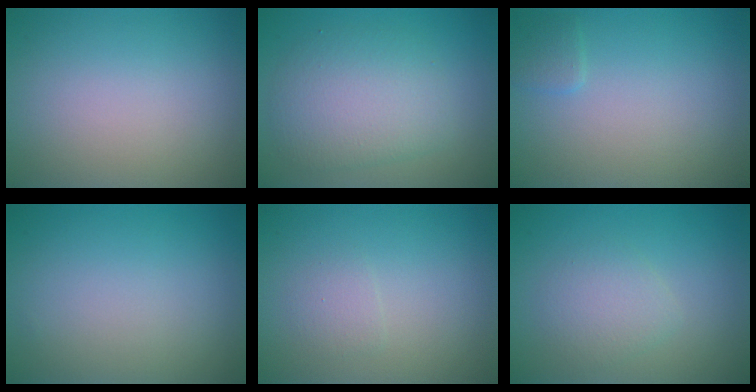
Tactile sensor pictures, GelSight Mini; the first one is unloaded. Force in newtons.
{"total": 5.0, "press": 5.0, "slide": 0.1}
{"total": 0.9, "press": 0.9, "slide": 0.1}
{"total": 0.0}
{"total": 1.1, "press": 1.1, "slide": 0.1}
{"total": 2.3, "press": 2.3, "slide": 0.1}